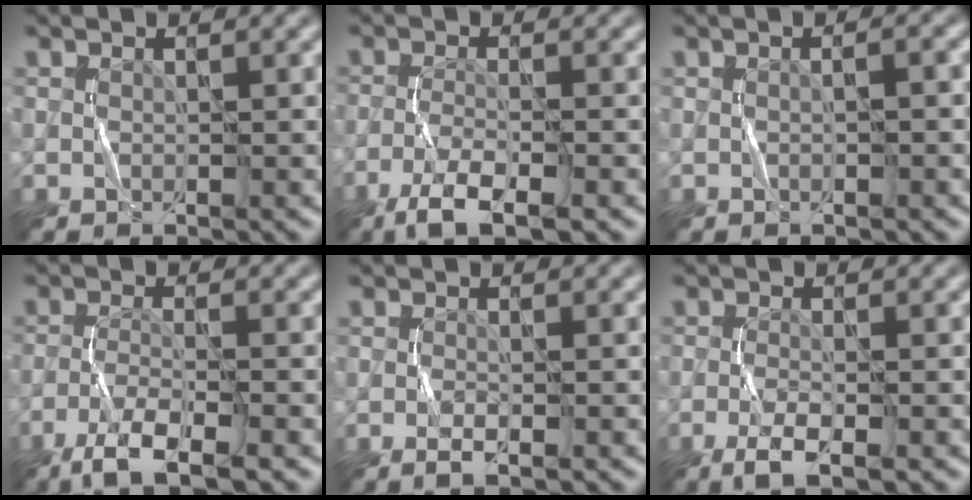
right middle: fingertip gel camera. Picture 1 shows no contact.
{"total": 4.6, "force": [-3.1, 0.9, 3.3], "torque": [-0.065, -0.005, -0.063]}
{"total": 1.6, "force": [0.3, 0.6, 1.5], "torque": [-0.010, -0.002, -0.003]}
{"total": 5.1, "force": [-3.5, 1.0, 3.6], "torque": [-0.068, -0.005, -0.071]}
{"total": 1.5, "force": [-0.8, 0.3, 1.3], "torque": [-0.025, -0.001, -0.016]}
{"total": 3.0, "force": [-1.7, 0.6, 2.4], "torque": [-0.050, -0.001, -0.037]}